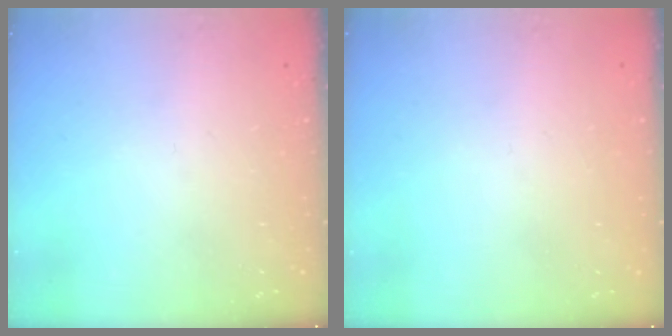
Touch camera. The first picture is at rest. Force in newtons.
{"total": 0.0}